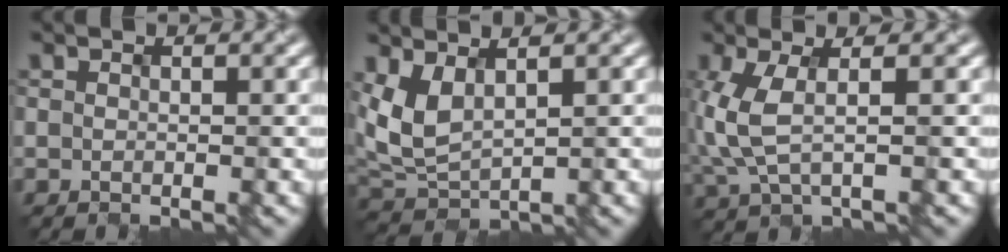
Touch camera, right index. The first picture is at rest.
{"total": 3.8, "force": [1.4, 2.1, 2.8], "torque": [-0.074, -0.002, 0.033]}
{"total": 4.1, "force": [-0.1, 1.8, 3.7], "torque": [-0.103, -0.001, 0.001]}